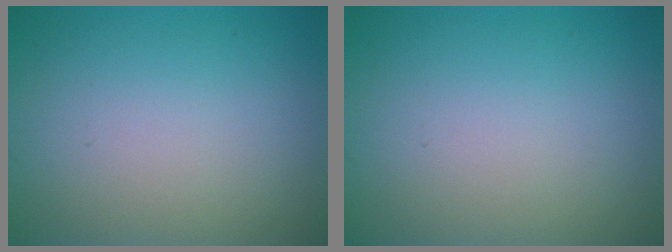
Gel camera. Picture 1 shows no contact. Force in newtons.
{"total": 0.0}